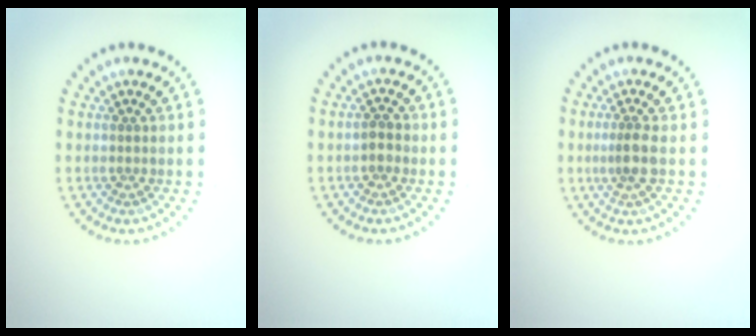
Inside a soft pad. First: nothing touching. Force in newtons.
{"total": 1.2, "press": 1.2, "slide": 0.3}
{"total": 2.0, "press": 1.7, "slide": 1.1}